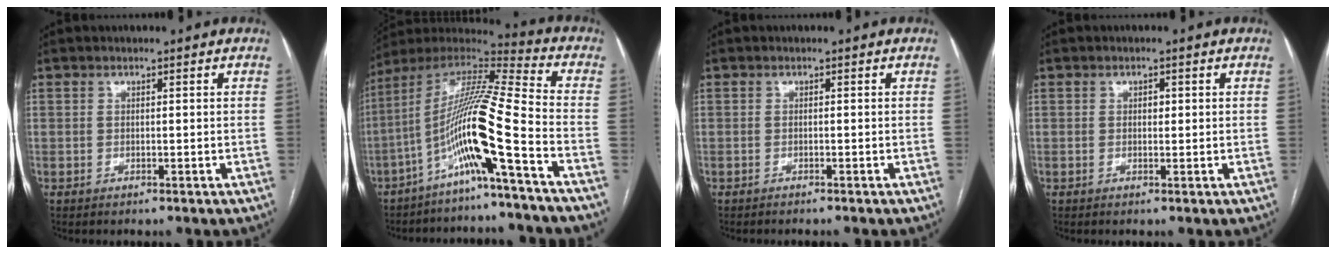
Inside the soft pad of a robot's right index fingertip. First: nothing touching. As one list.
[{"total": 15.2, "force": [-6.9, -1.5, 13.5], "torque": [-0.261, 0.006, -0.133]}, {"total": 2.0, "force": [-1.9, 0.2, 0.7], "torque": [-0.009, -0.002, -0.022]}, {"total": 0.8, "force": [0.2, 0.5, 0.6], "torque": [-0.007, 0.001, 0.002]}]